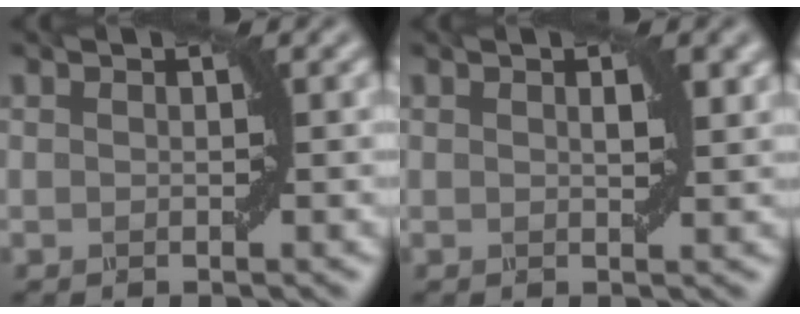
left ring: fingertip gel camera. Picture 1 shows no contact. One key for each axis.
{"total": 1.5, "fx": 0.6, "fy": 0.5, "fz": 1.3, "tx": -0.016, "ty": 0.002, "tz": 0.010}